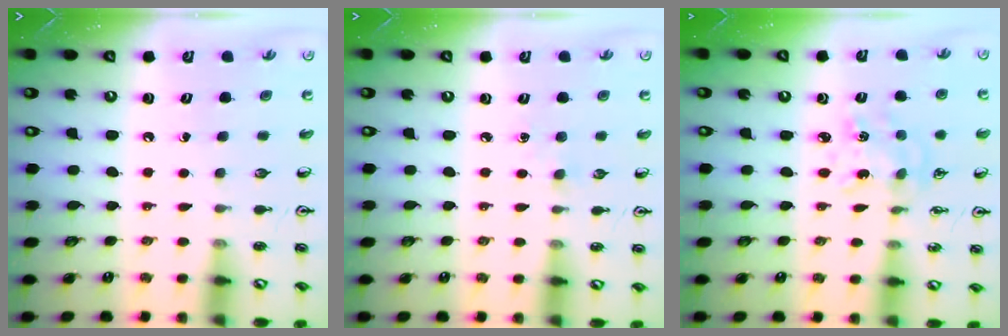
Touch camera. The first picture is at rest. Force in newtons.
{"total": 2.7, "press": 2.7, "slide": 0.4}
{"total": 2.8, "press": 2.8, "slide": 0.2}